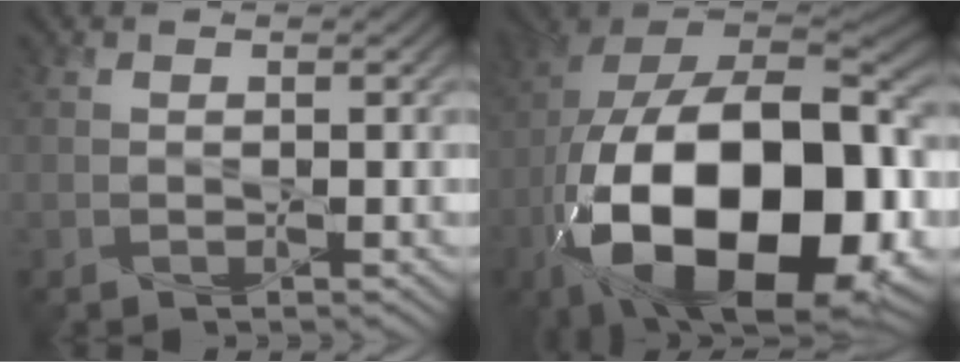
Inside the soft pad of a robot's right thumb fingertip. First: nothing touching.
{"total": 23.6, "force": [-7.8, 12.6, 18.4], "torque": [-0.373, -0.037, -0.108]}